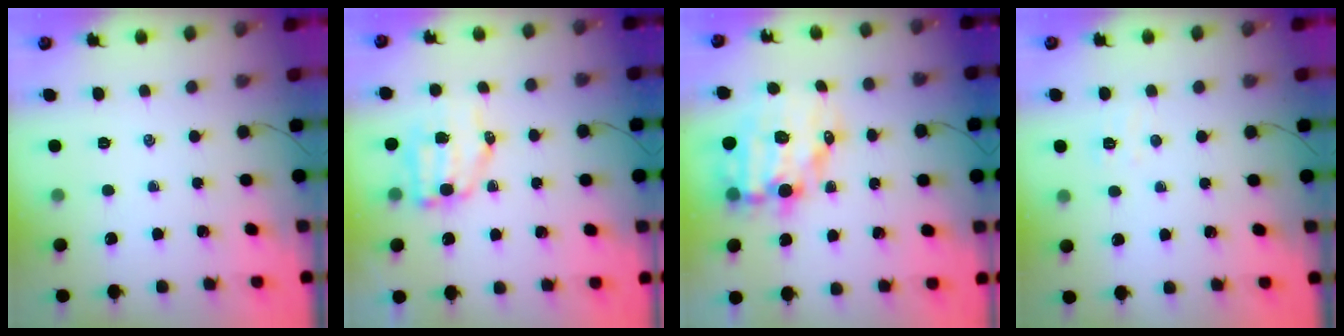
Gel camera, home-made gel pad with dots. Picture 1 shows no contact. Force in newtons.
{"total": 7.6, "press": 7.5, "slide": 1.2}
{"total": 12.6, "press": 12.2, "slide": 3.1}
{"total": 3.4, "press": 3.3, "slide": 1.1}